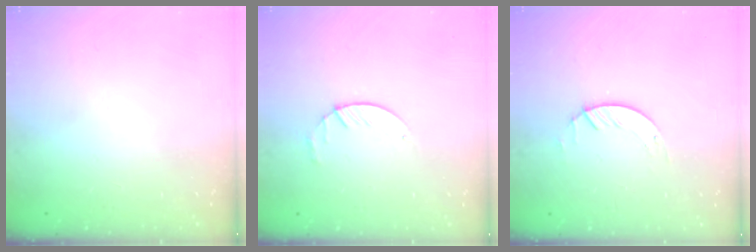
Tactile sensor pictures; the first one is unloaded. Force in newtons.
{"total": 2.9, "press": 2.9, "slide": 0.4}
{"total": 1.3, "press": 1.2, "slide": 0.1}